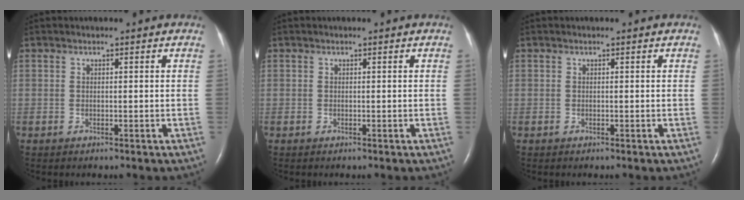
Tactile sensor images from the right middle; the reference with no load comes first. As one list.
[{"total": 0.0}, {"total": 0.0}]